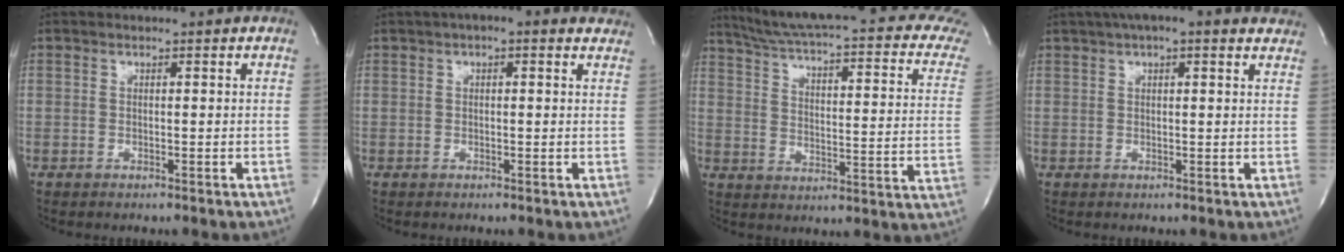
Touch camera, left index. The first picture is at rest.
{"total": 5.8, "force": [4.1, 1.9, 3.5], "torque": [-0.046, 0.025, 0.043]}
{"total": 22.0, "force": [18.5, 1.8, 11.8], "torque": [-0.172, -0.051, 0.222]}
{"total": 10.0, "force": [7.7, 2.5, 5.9], "torque": [-0.089, 0.039, 0.099]}